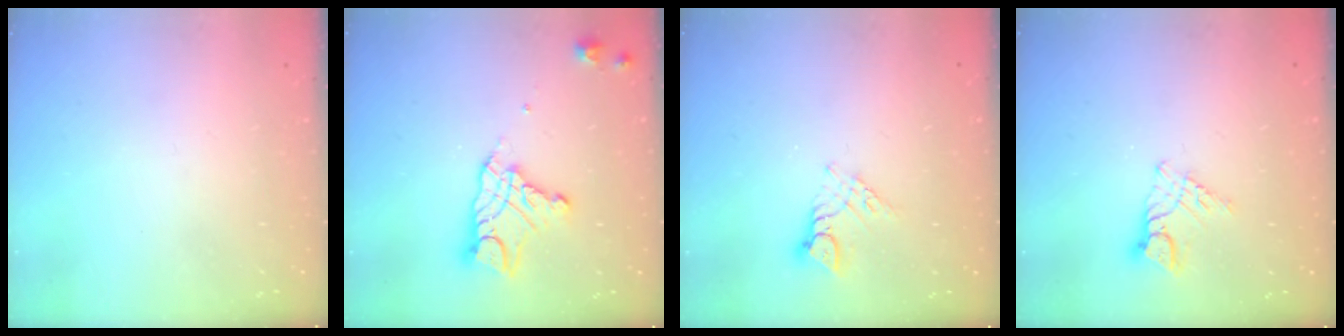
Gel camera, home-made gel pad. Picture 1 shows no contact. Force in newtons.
{"total": 11.8, "press": 11.7, "slide": 1.1}
{"total": 7.7, "press": 7.7, "slide": 0.5}
{"total": 6.9, "press": 6.9, "slide": 0.5}